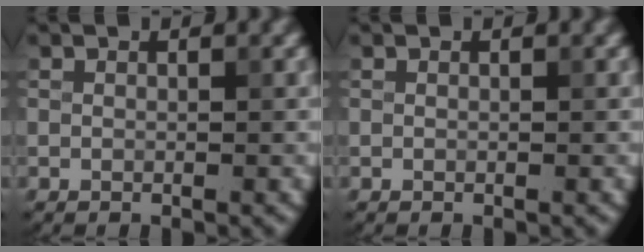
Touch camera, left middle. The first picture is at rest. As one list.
[{"total": 0.0}]